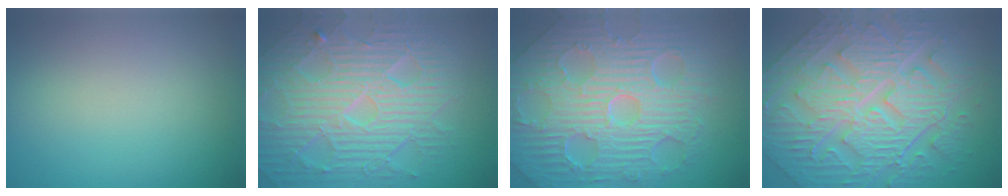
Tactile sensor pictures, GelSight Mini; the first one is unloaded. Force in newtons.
{"total": 10.1, "press": 6.5, "slide": 7.7}
{"total": 11.5, "press": 7.5, "slide": 8.8}
{"total": 11.6, "press": 7.8, "slide": 8.6}